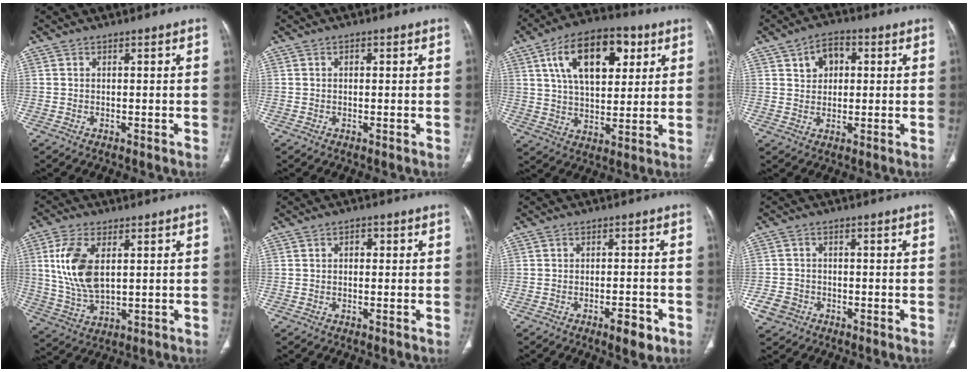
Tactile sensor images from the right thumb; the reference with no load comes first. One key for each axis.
{"total": 0.8, "fx": 0.2, "fy": 0.5, "fz": 0.5, "tx": -0.008, "ty": 0.001, "tz": 0.003}
{"total": 18.2, "fx": 6.9, "fy": 9.9, "fz": 13.6, "tx": -0.190, "ty": -0.006, "tz": 0.113}
{"total": 6.3, "fx": 2.1, "fy": 4.5, "fz": 3.9, "tx": -0.037, "ty": 0.002, "tz": 0.030}
{"total": 11.3, "fx": 2.6, "fy": 6.0, "fz": 9.2, "tx": -0.194, "ty": -0.010, "tz": 0.056}
{"total": 1.7, "fx": 0.3, "fy": 1.3, "fz": 1.2, "tx": -0.011, "ty": 0.005, "tz": 0.002}
{"total": 4.7, "fx": -2.6, "fy": 1.7, "fz": 3.5, "tx": -0.042, "ty": 0.009, "tz": -0.033}
{"total": 4.1, "fx": -2.0, "fy": 3.4, "fz": 1.3, "tx": -0.019, "ty": 0.015, "tz": -0.033}